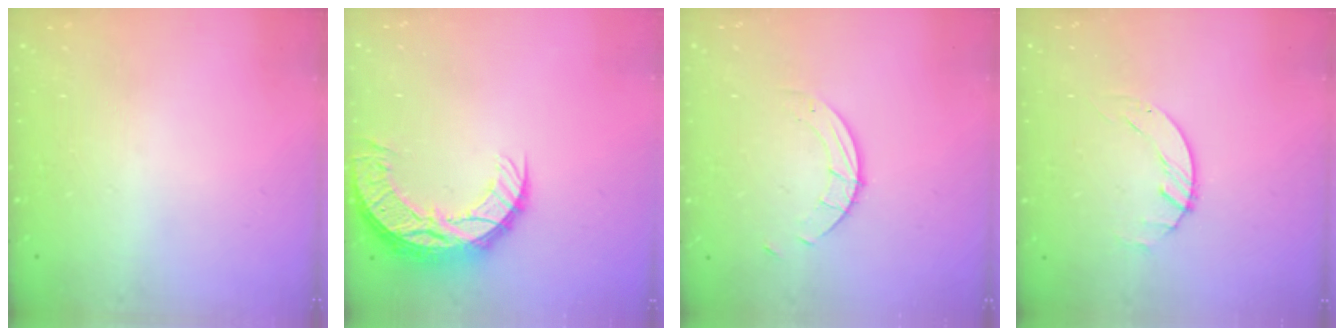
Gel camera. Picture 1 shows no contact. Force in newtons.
{"total": 12.2, "press": 12.2, "slide": 0.8}
{"total": 2.5, "press": 2.5, "slide": 0.2}
{"total": 0.6, "press": 0.6, "slide": 0.1}